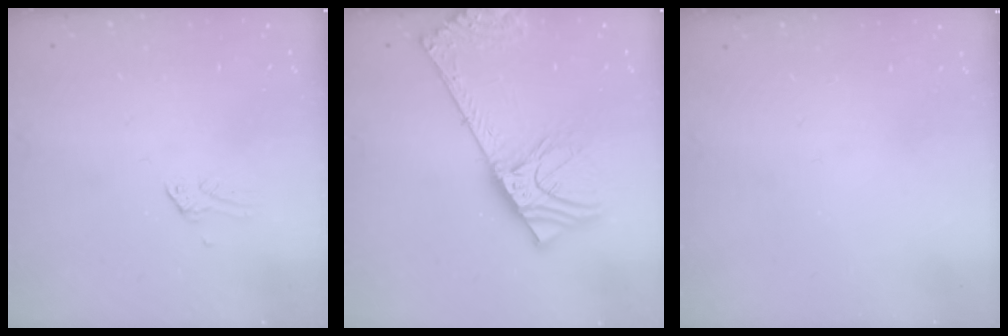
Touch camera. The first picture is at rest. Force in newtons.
{"total": 17.0, "press": 16.6, "slide": 3.5}
{"total": 0.0}